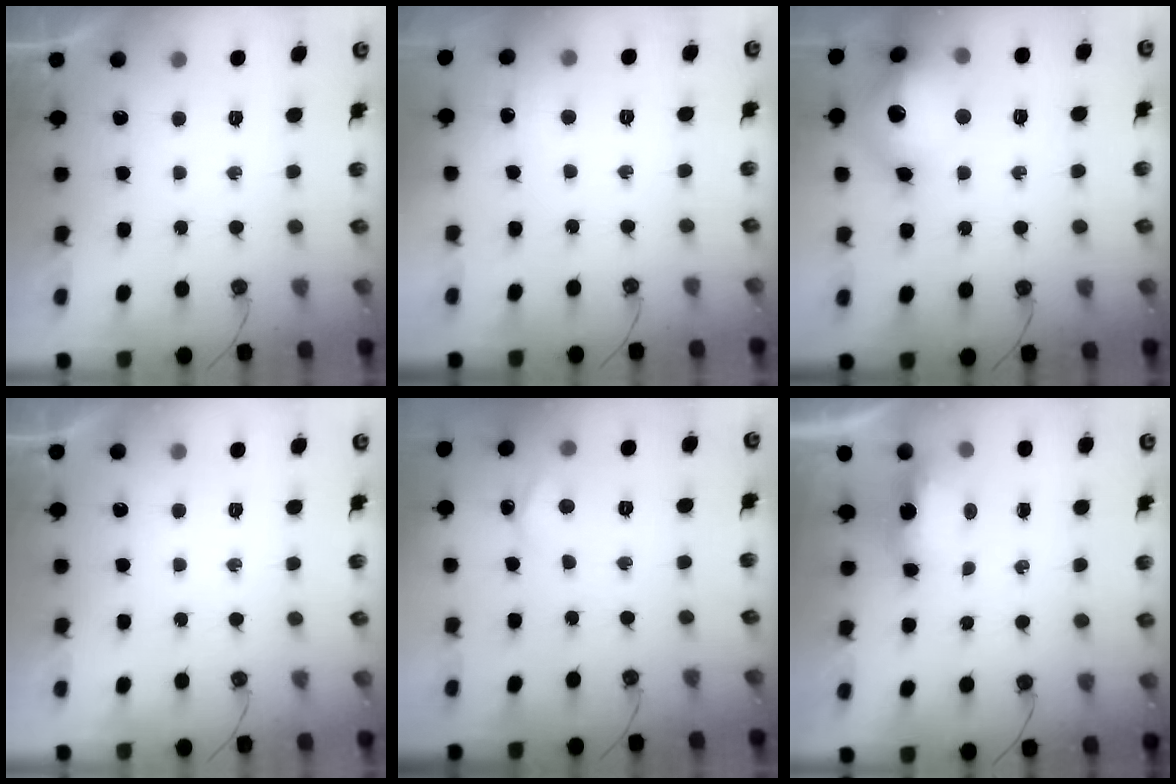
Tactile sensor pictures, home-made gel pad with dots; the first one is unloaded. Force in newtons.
{"total": 4.1, "press": 4.0, "slide": 0.5}
{"total": 18.8, "press": 18.8, "slide": 1.5}
{"total": 0.0}
{"total": 3.0, "press": 3.0, "slide": 0.4}
{"total": 5.9, "press": 5.8, "slide": 1.1}